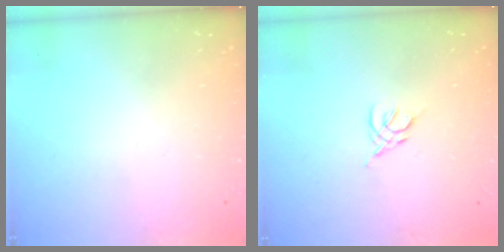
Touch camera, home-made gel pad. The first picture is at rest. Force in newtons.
{"total": 2.5, "press": 2.4, "slide": 0.7}